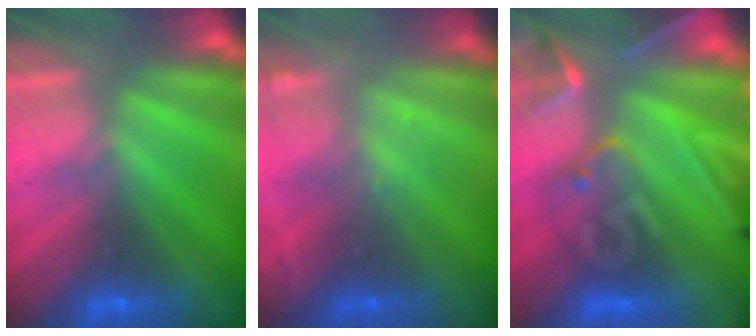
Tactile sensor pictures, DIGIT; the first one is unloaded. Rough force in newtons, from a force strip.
{"total": 2.1}
{"total": 7.2}